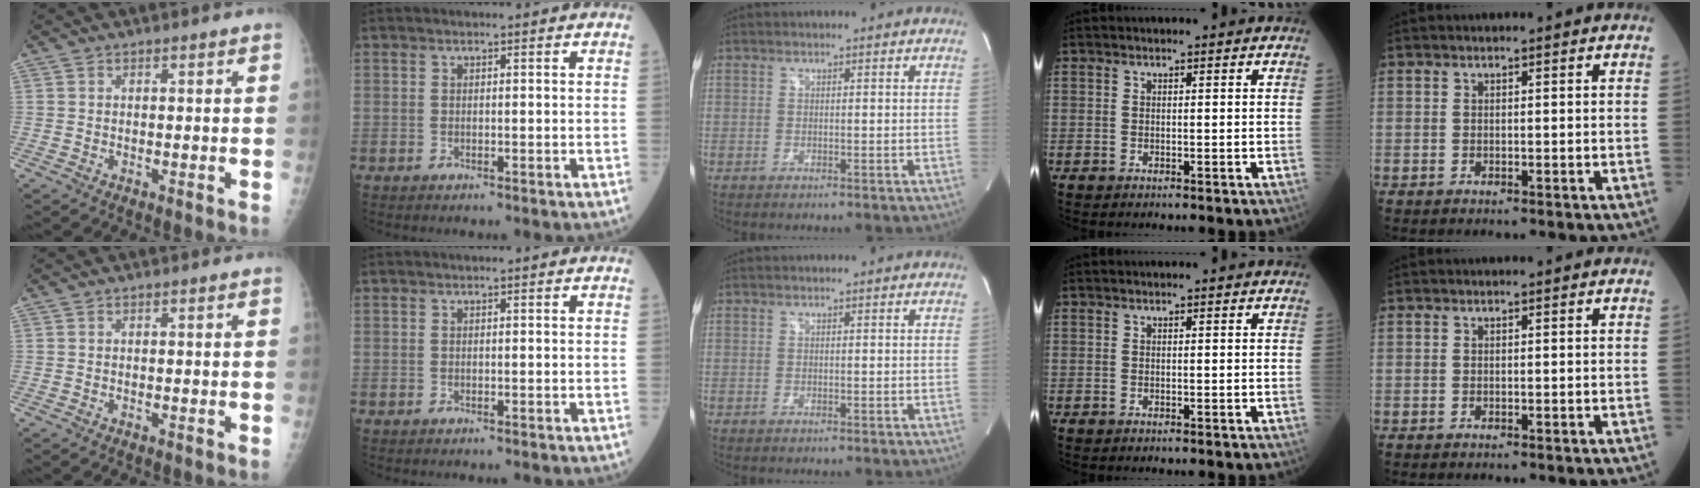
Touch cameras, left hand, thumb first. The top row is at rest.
{}